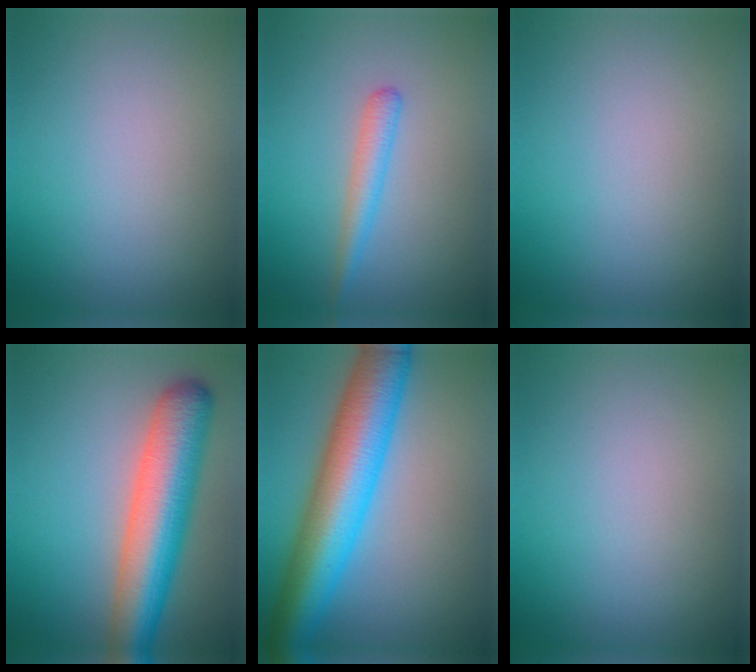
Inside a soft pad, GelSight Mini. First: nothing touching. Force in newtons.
{"total": 2.0, "press": 1.9, "slide": 0.1}
{"total": 0.0}
{"total": 9.0, "press": 9.0, "slide": 0.4}
{"total": 10.5, "press": 10.5, "slide": 0.2}
{"total": 0.0}